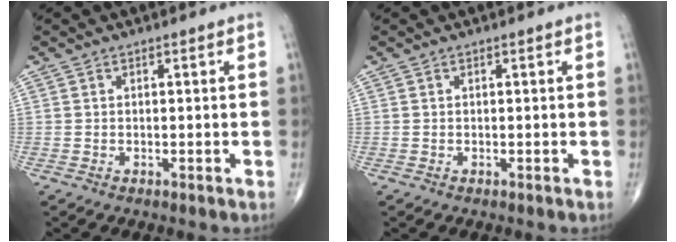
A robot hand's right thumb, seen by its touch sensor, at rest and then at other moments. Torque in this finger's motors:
{"motor_torque": [0.01, 0.01, -0.02, 0.02, 0.03]}